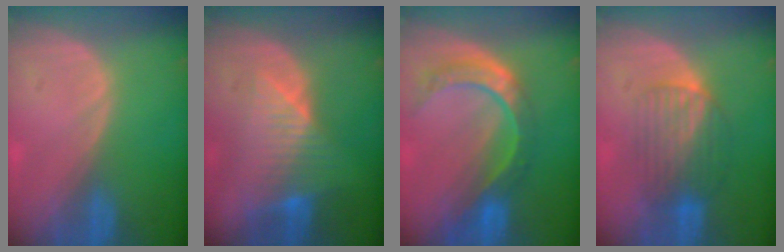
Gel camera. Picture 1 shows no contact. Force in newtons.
{"total": 7.9, "press": 6.9, "slide": 3.8}
{"total": 8.8, "press": 7.4, "slide": 4.9}
{"total": 6.3, "press": 6.2, "slide": 1.1}